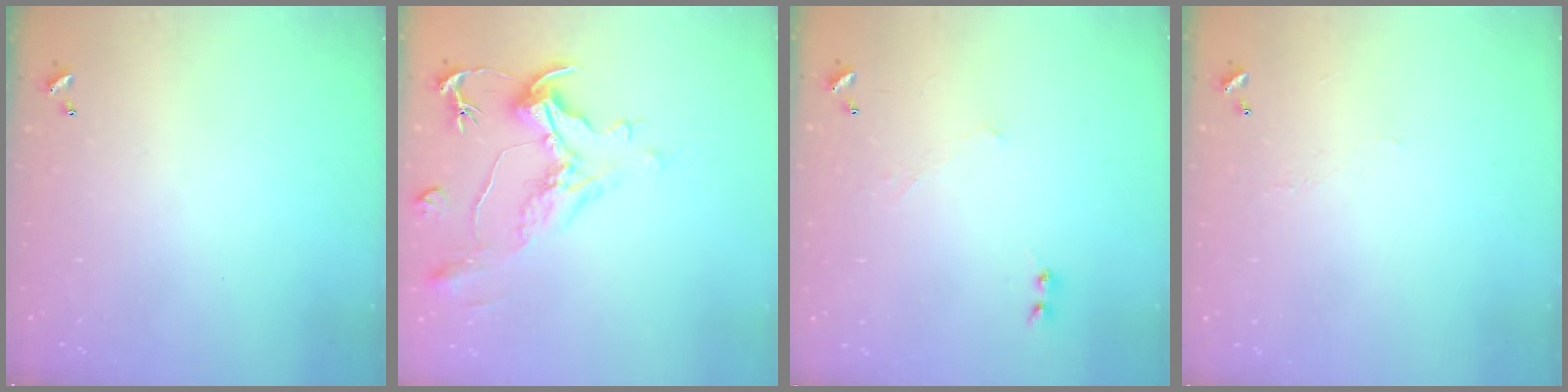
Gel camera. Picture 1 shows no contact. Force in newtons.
{"total": 1.8, "press": 0.8, "slide": 1.5}
{"total": 0.9, "press": 0.3, "slide": 0.8}
{"total": 0.9, "press": 0.7, "slide": 0.6}